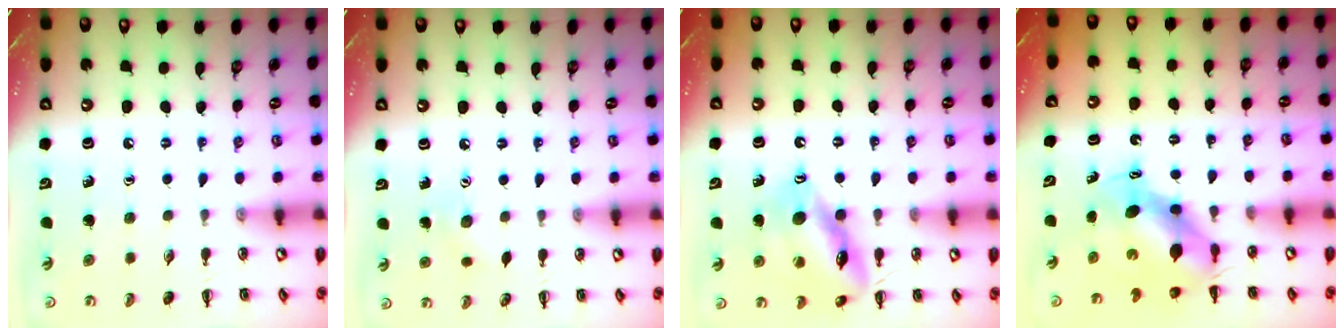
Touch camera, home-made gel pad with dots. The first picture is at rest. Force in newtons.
{"total": 3.9, "press": 3.8, "slide": 0.9}
{"total": 14.4, "press": 14.2, "slide": 2.0}
{"total": 6.6, "press": 6.5, "slide": 1.2}